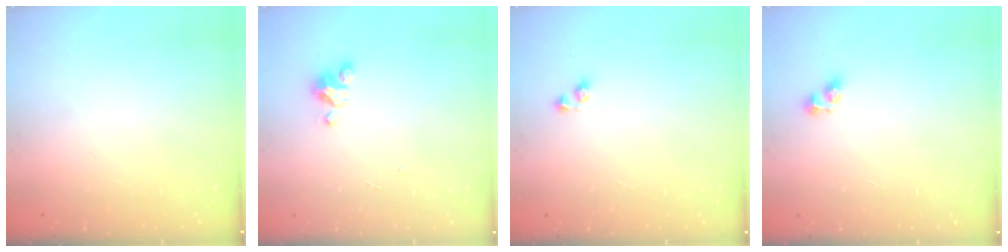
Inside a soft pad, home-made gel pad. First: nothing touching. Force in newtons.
{"total": 3.5, "press": 3.5, "slide": 0.3}
{"total": 2.8, "press": 2.8, "slide": 0.3}
{"total": 5.0, "press": 5.0, "slide": 0.3}